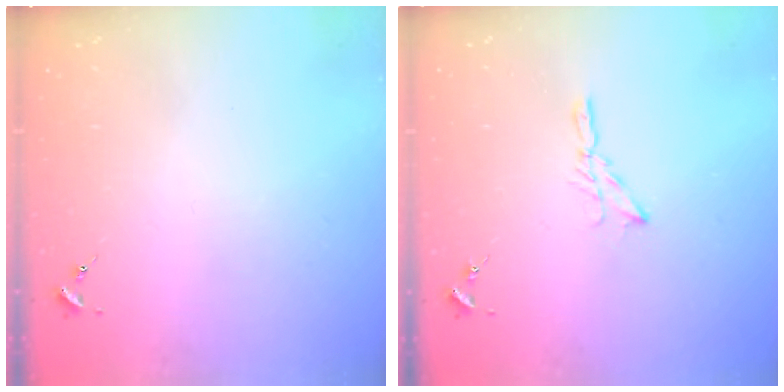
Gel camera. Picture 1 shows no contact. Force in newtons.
{"total": 6.2, "press": 6.1, "slide": 0.8}